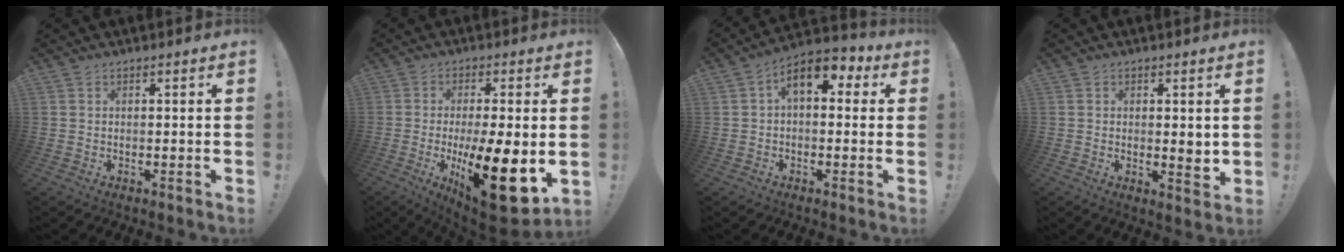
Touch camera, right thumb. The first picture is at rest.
{"total": 19.7, "force": [-4.2, 5.8, 18.4], "torque": [-0.287, 0.005, -0.054]}
{"total": 9.3, "force": [3.2, 5.2, 7.0], "torque": [-0.109, -0.007, 0.061]}
{"total": 3.2, "force": [0.6, 1.6, 2.7], "torque": [-0.031, -0.004, 0.009]}